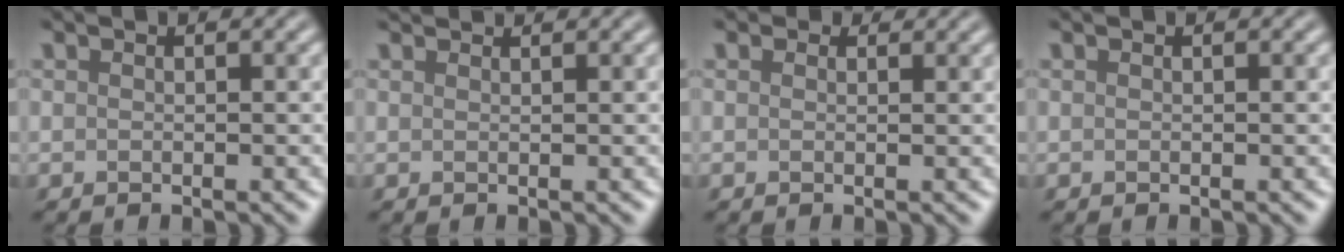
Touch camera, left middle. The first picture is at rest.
{"total": 0.8, "force": [0.8, 0.0, 0.1], "torque": [-0.006, 0.002, 0.013]}
{"total": 0.9, "force": [0.6, 0.5, 0.3], "torque": [-0.007, 0.000, 0.001]}
{"total": 0.0}